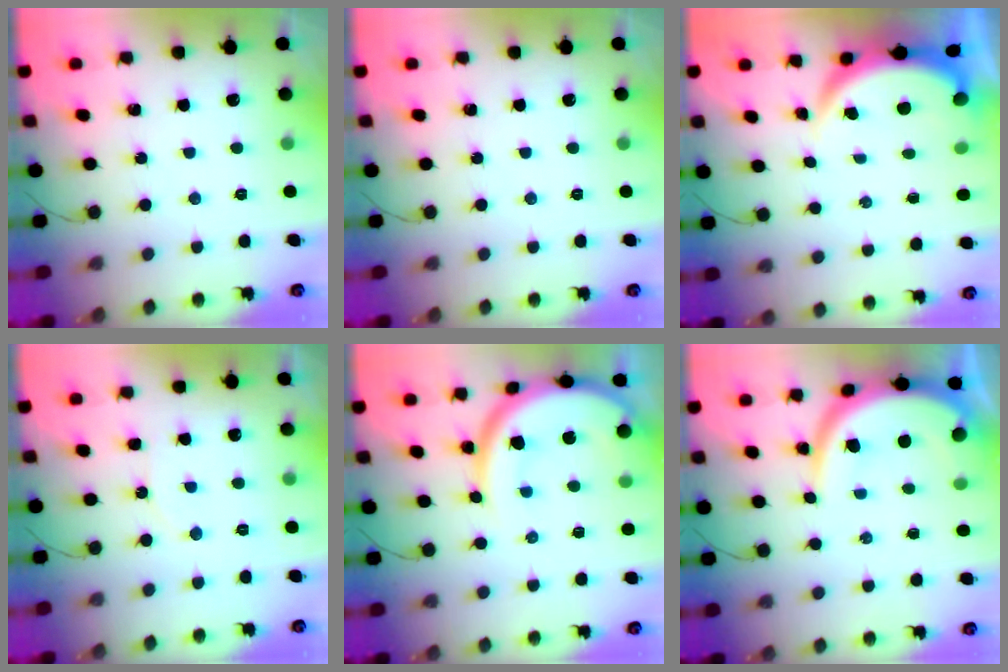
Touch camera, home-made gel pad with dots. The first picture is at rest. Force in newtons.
{"total": 0.0}
{"total": 4.4, "press": 4.3, "slide": 1.1}
{"total": 6.5, "press": 6.2, "slide": 1.9}
{"total": 14.1, "press": 14.0, "slide": 1.6}
{"total": 11.7, "press": 11.6, "slide": 1.1}